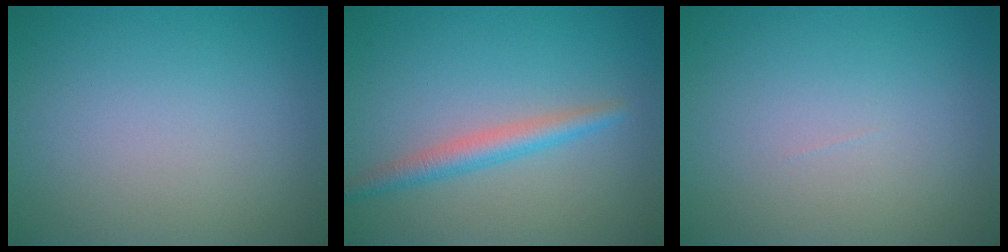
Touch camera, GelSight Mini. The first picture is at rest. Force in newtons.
{"total": 2.5, "press": 2.5, "slide": 0.0}
{"total": 0.0}